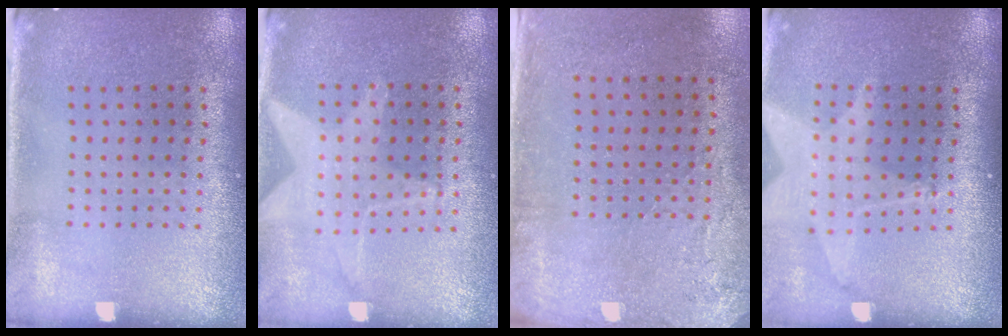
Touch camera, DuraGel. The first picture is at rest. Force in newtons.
{"total": 0.9, "press": 0.9, "slide": 0.0}
{"total": 2.8, "press": 2.3, "slide": 1.6}
{"total": 2.0, "press": 1.6, "slide": 1.3}